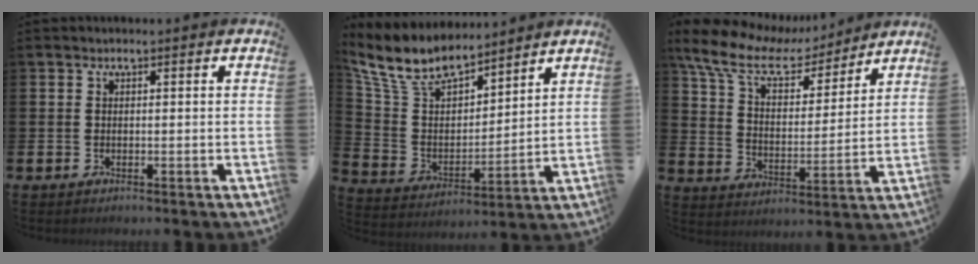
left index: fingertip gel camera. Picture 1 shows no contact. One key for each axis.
{"total": 9.5, "fx": 8.3, "fy": 3.5, "fz": 3.1, "tx": -0.109, "ty": -0.046, "tz": 0.150}
{"total": 9.9, "fx": 7.8, "fy": 4.3, "fz": 4.3, "tx": -0.117, "ty": -0.046, "tz": 0.134}